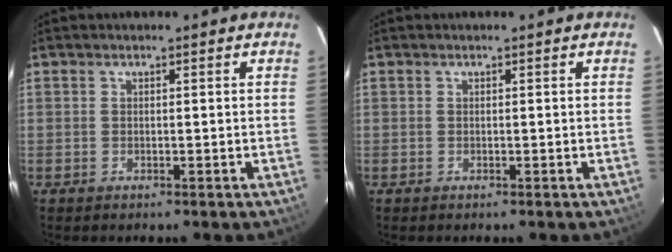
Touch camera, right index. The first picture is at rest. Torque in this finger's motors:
{"motor_torque": [0.02, -0.02, 0.02, 0.00]}